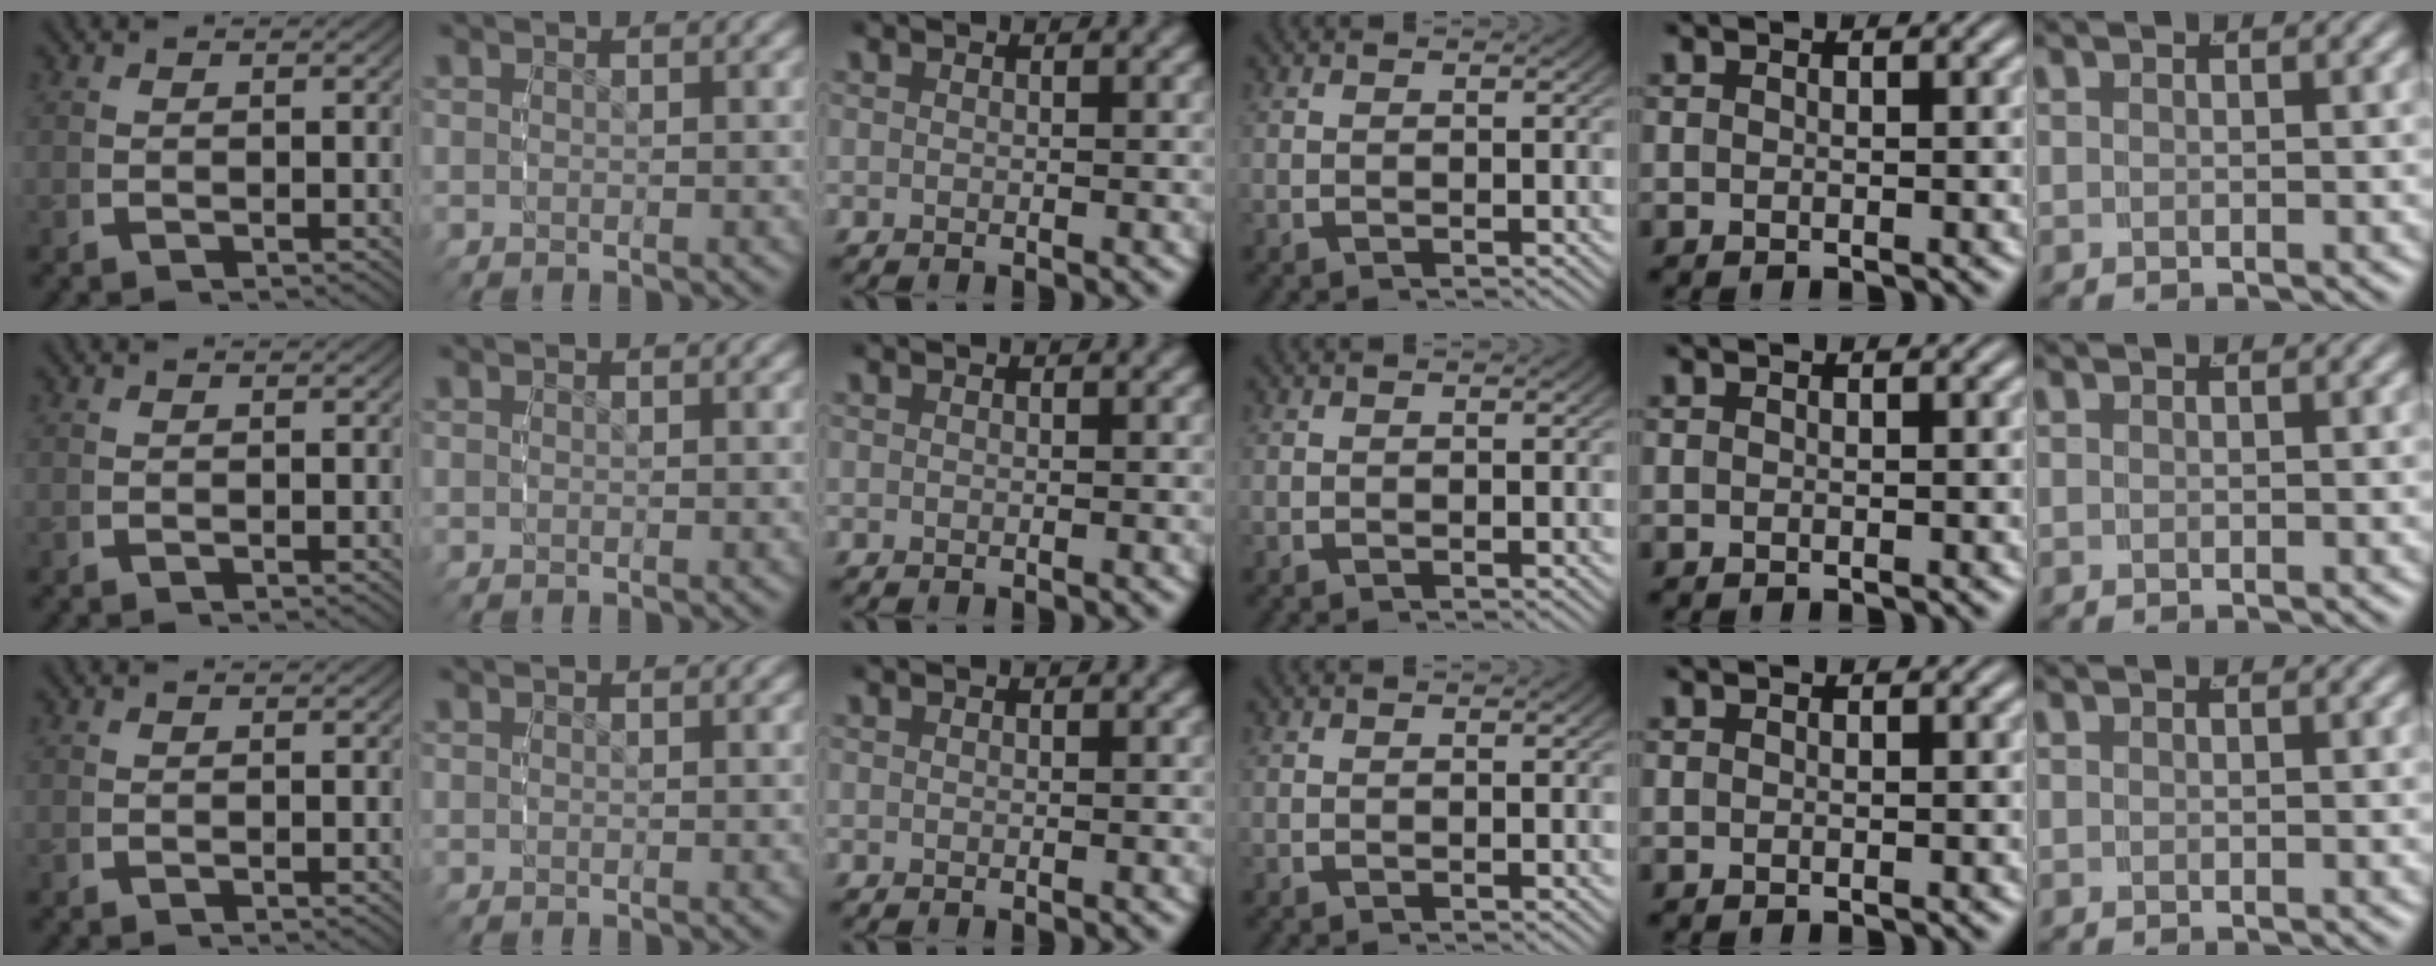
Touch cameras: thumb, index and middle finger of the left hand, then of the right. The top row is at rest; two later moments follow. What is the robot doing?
{"motion": "reach", "object": "jar lid"}